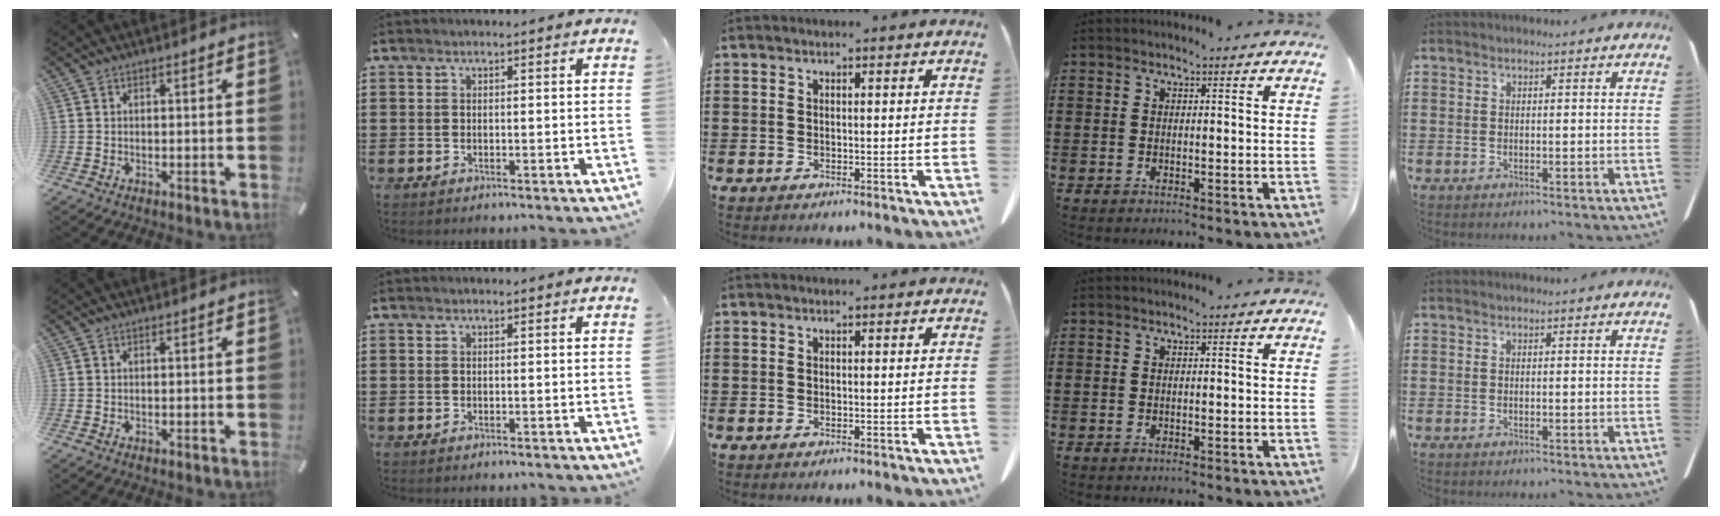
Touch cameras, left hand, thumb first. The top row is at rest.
{}